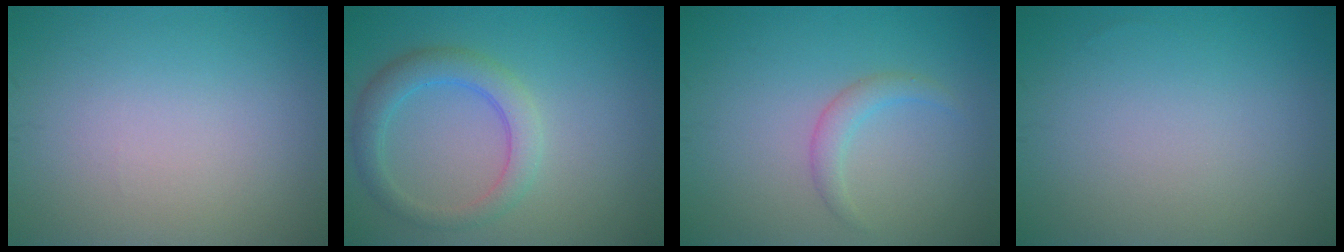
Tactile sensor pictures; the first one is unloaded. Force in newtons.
{"total": 3.6, "press": 3.6, "slide": 0.1}
{"total": 1.7, "press": 1.7, "slide": 0.1}
{"total": 0.0}